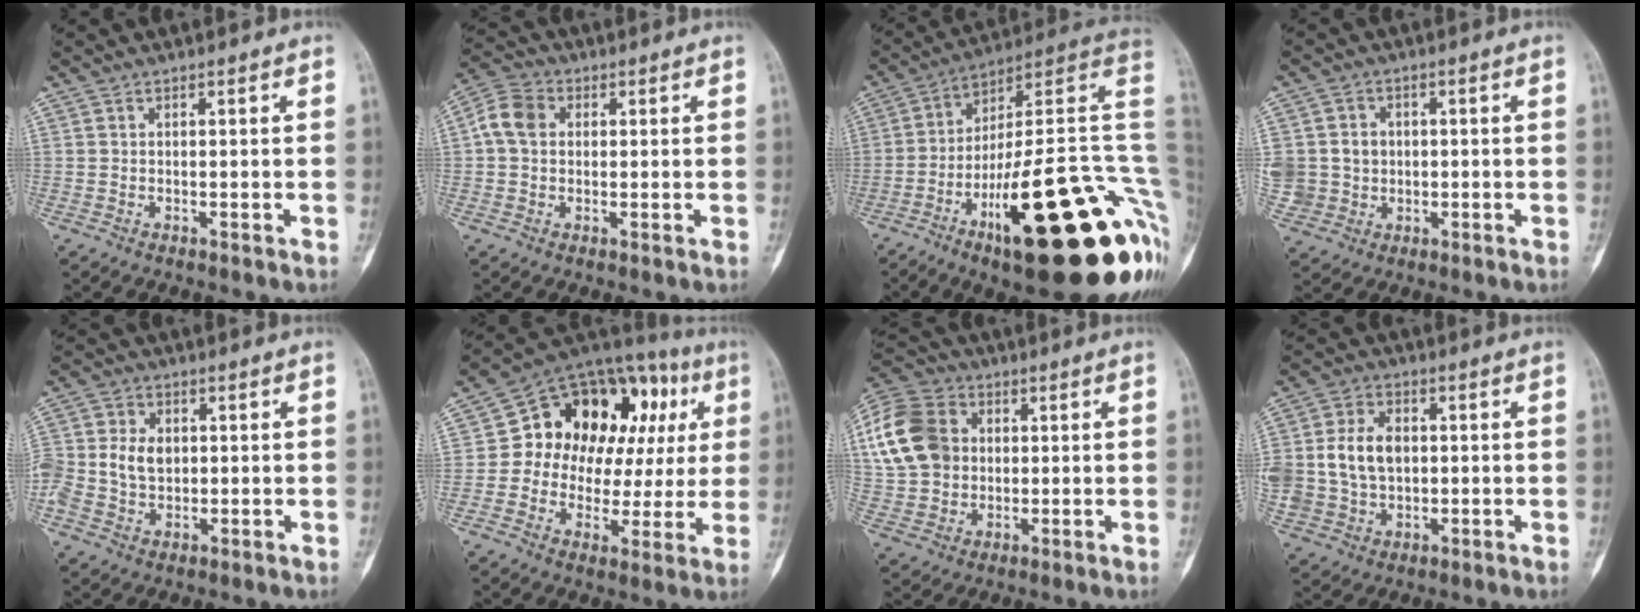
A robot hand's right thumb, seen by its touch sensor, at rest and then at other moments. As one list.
[{"total": 6.4, "force": [0.9, 5.0, 3.9], "torque": [-0.075, 0.019, 0.010]}, {"total": 33.9, "force": [-8.7, 9.5, 31.4], "torque": [-0.336, 0.071, -0.128]}, {"total": 9.5, "force": [0.2, 9.0, 3.0], "torque": [-0.056, 0.018, 0.017]}, {"total": 8.7, "force": [0.1, 6.8, 5.6], "torque": [-0.113, 0.009, 0.004]}, {"total": 23.9, "force": [5.2, 15.7, 17.3], "torque": [-0.185, 0.046, 0.078]}, {"total": 17.9, "force": [2.9, 14.5, 10.0], "torque": [-0.204, 0.024, 0.053]}, {"total": 11.0, "force": [0.5, 8.3, 7.3], "torque": [-0.126, 0.012, 0.016]}]